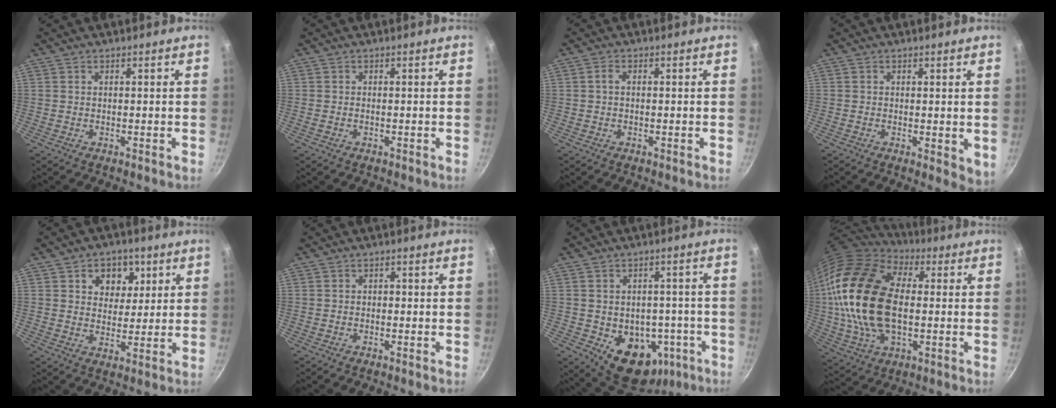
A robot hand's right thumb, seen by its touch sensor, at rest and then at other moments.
{"total": 0.7, "force": [-0.2, 0.5, 0.5], "torque": [-0.016, 0.007, 0.001]}
{"total": 1.3, "force": [0.1, 0.8, 1.0], "torque": [-0.017, 0.005, -0.001]}
{"total": 3.8, "force": [-0.2, 1.6, 3.5], "torque": [-0.041, -0.011, -0.003]}
{"total": 7.8, "force": [3.2, 5.8, 4.0], "torque": [-0.014, -0.008, 0.045]}
{"total": 0.8, "force": [-0.2, 0.7, 0.4], "torque": [0.001, 0.005, -0.007]}
{"total": 15.4, "force": [-6.1, 10.5, 9.5], "torque": [-0.111, 0.023, -0.069]}
{"total": 25.2, "force": [0.7, 14.2, 20.9], "torque": [-0.435, 0.006, 0.008]}